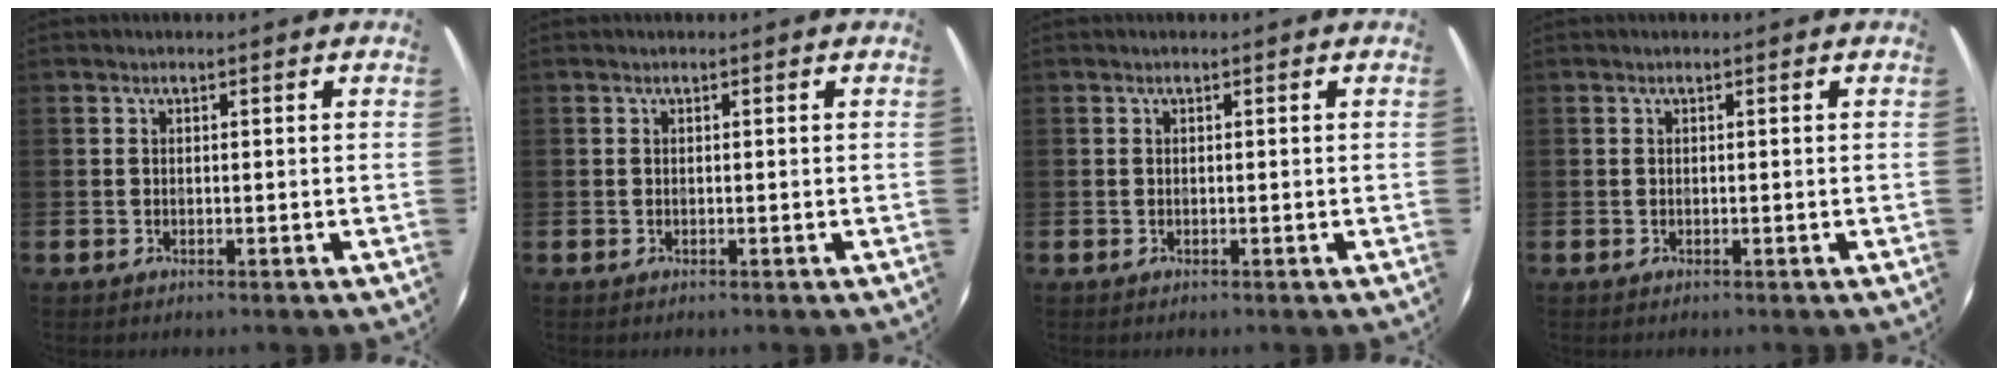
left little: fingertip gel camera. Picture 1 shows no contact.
{"total": 0.0}
{"total": 0.0}
{"total": 0.0}